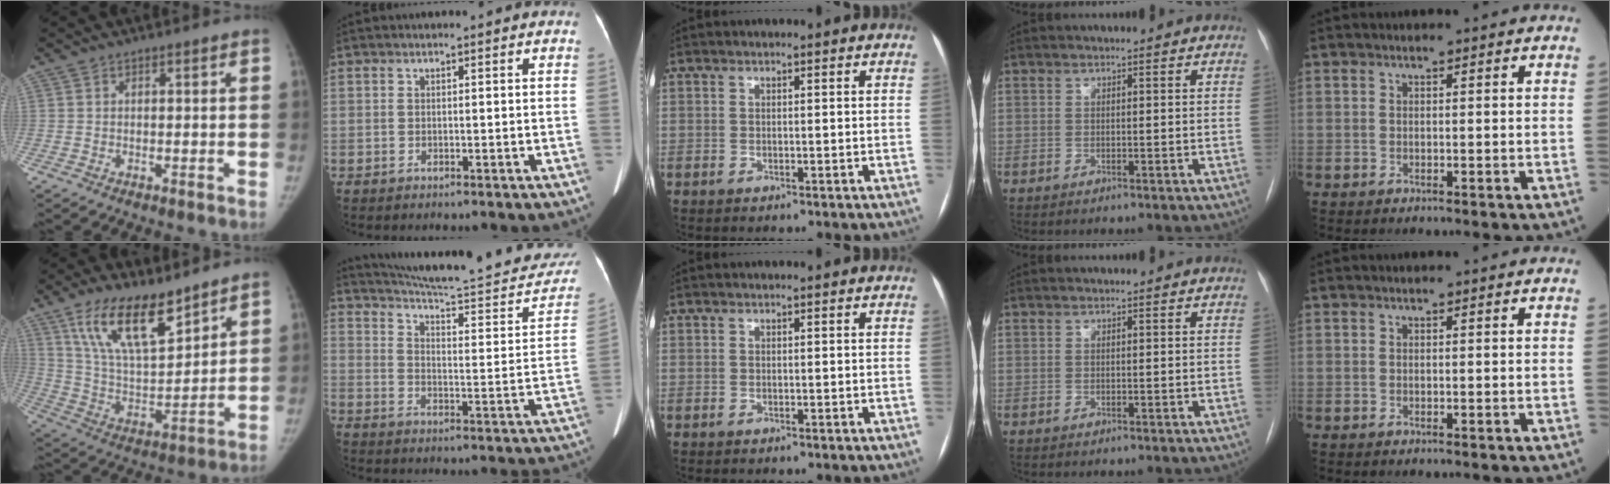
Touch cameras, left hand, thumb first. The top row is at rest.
{"thumb": {"total": 16.7, "force": [11.1, 6.4, 10.8], "torque": [-0.160, -0.060, 0.216]}, "index": {"total": 26.6, "force": [24.3, 3.2, 10.4], "torque": [-0.146, -0.067, 0.311]}}